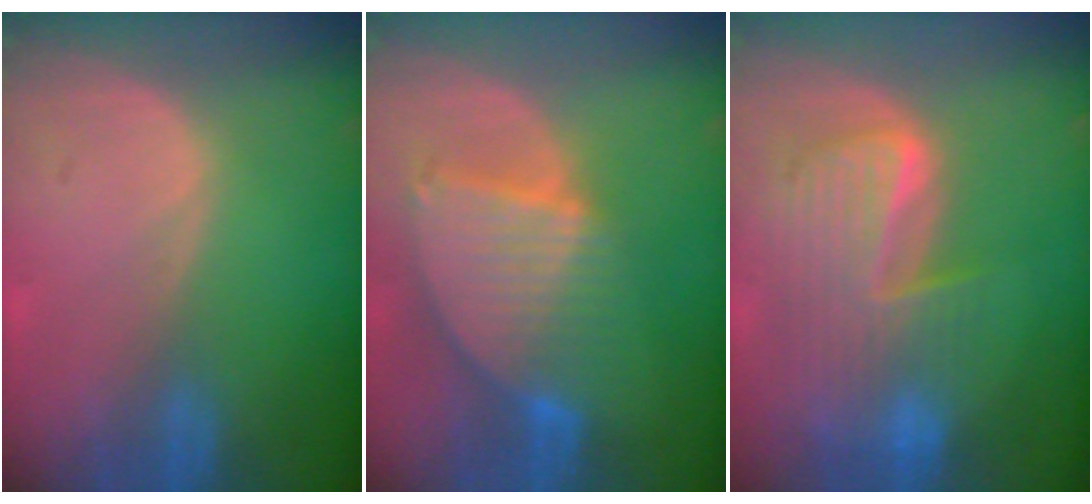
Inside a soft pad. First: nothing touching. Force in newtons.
{"total": 8.6, "press": 7.5, "slide": 4.1}
{"total": 9.9, "press": 8.4, "slide": 5.1}